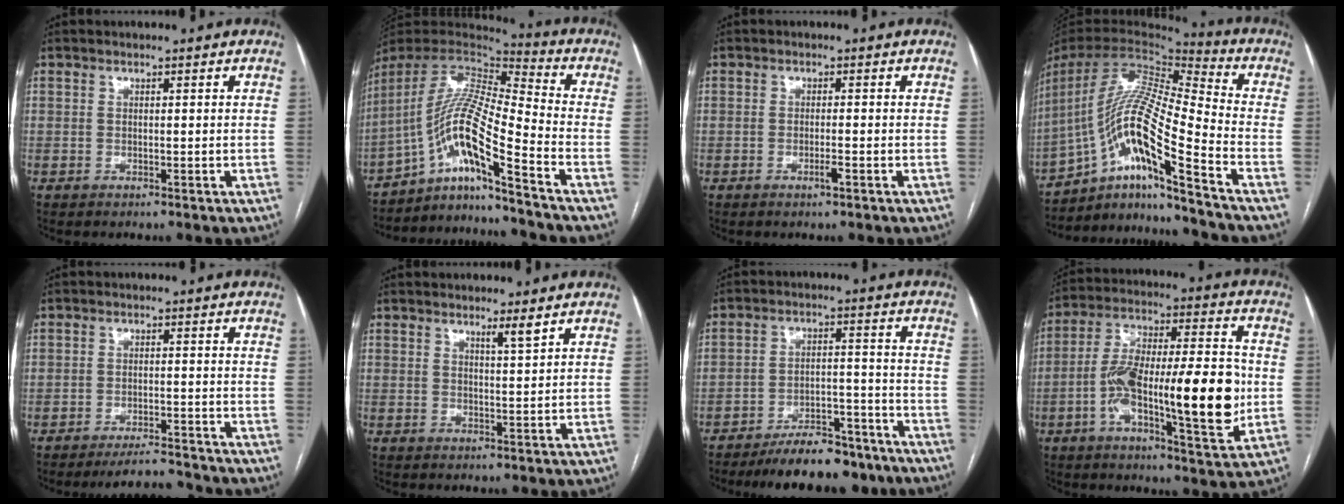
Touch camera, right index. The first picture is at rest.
{"total": 14.1, "force": [-9.2, -0.8, 10.6], "torque": [-0.205, 0.012, -0.166]}
{"total": 1.5, "force": [-0.8, 0.0, 1.3], "torque": [-0.023, 0.000, -0.012]}
{"total": 18.5, "force": [-11.3, 0.3, 14.6], "torque": [-0.305, 0.001, -0.206]}
{"total": 5.8, "force": [-5.7, 0.7, 0.7], "torque": [-0.005, 0.004, -0.088]}
{"total": 1.9, "force": [1.4, -0.4, 1.2], "torque": [-0.021, -0.007, 0.026]}
{"total": 13.3, "force": [-11.3, 4.5, 5.3], "torque": [-0.059, 0.033, -0.168]}
{"total": 21.0, "force": [-3.4, 4.5, 20.2], "torque": [-0.324, 0.019, -0.049]}